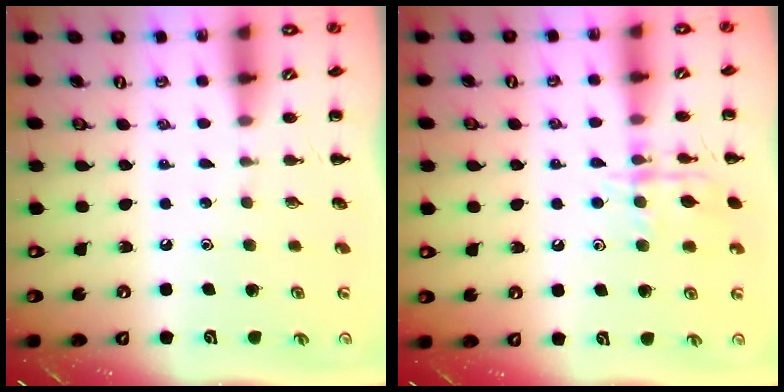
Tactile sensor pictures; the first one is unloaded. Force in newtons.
{"total": 11.4, "press": 11.4, "slide": 0.6}